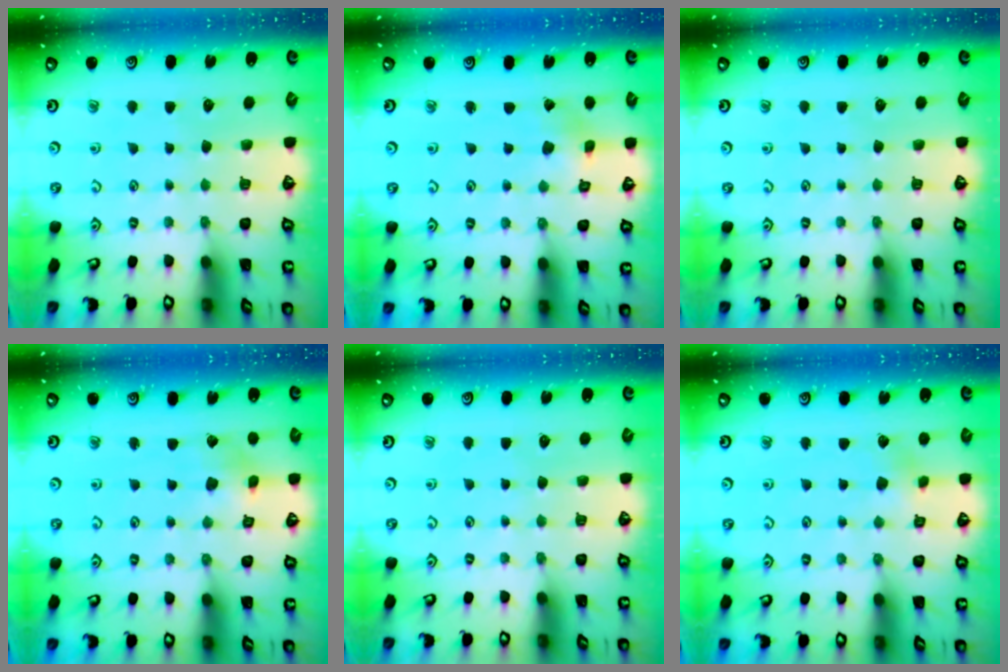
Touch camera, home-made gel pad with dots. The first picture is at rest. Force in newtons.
{"total": 1.4, "press": 1.4, "slide": 0.1}
{"total": 0.0}
{"total": 4.1, "press": 4.1, "slide": 0.5}
{"total": 0.0}
{"total": 4.2, "press": 4.2, "slide": 0.4}